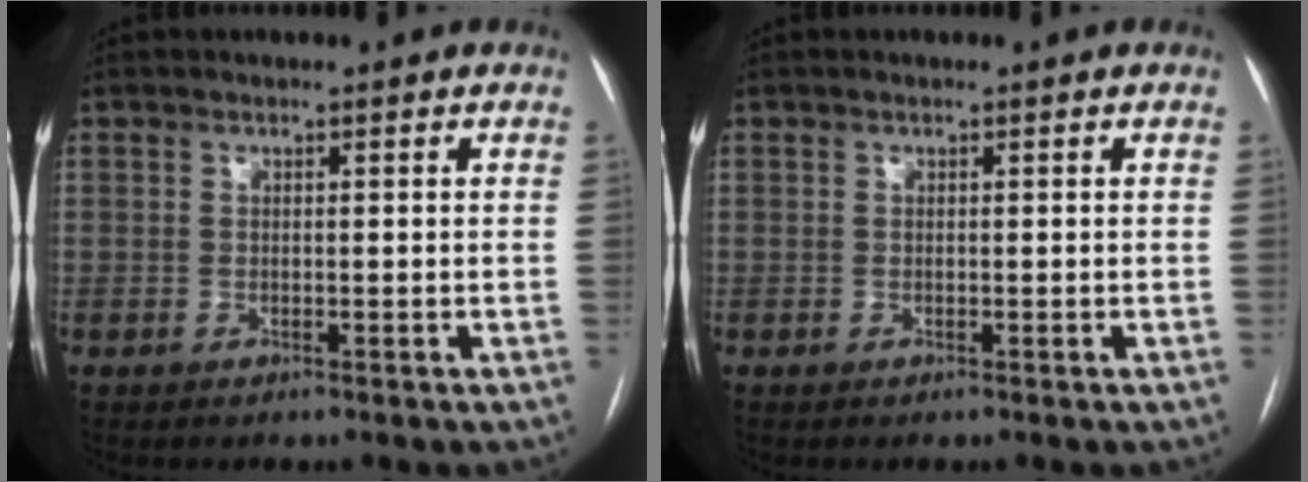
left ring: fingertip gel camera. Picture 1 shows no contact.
{"total": 0.0}